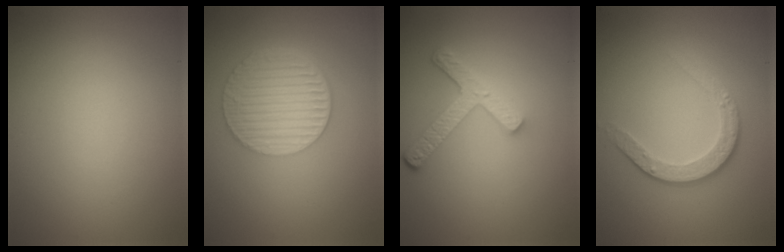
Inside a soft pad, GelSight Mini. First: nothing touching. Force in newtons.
{"total": 6.4, "press": 4.4, "slide": 4.6}
{"total": 4.1, "press": 3.2, "slide": 2.5}
{"total": 3.4, "press": 2.5, "slide": 2.3}